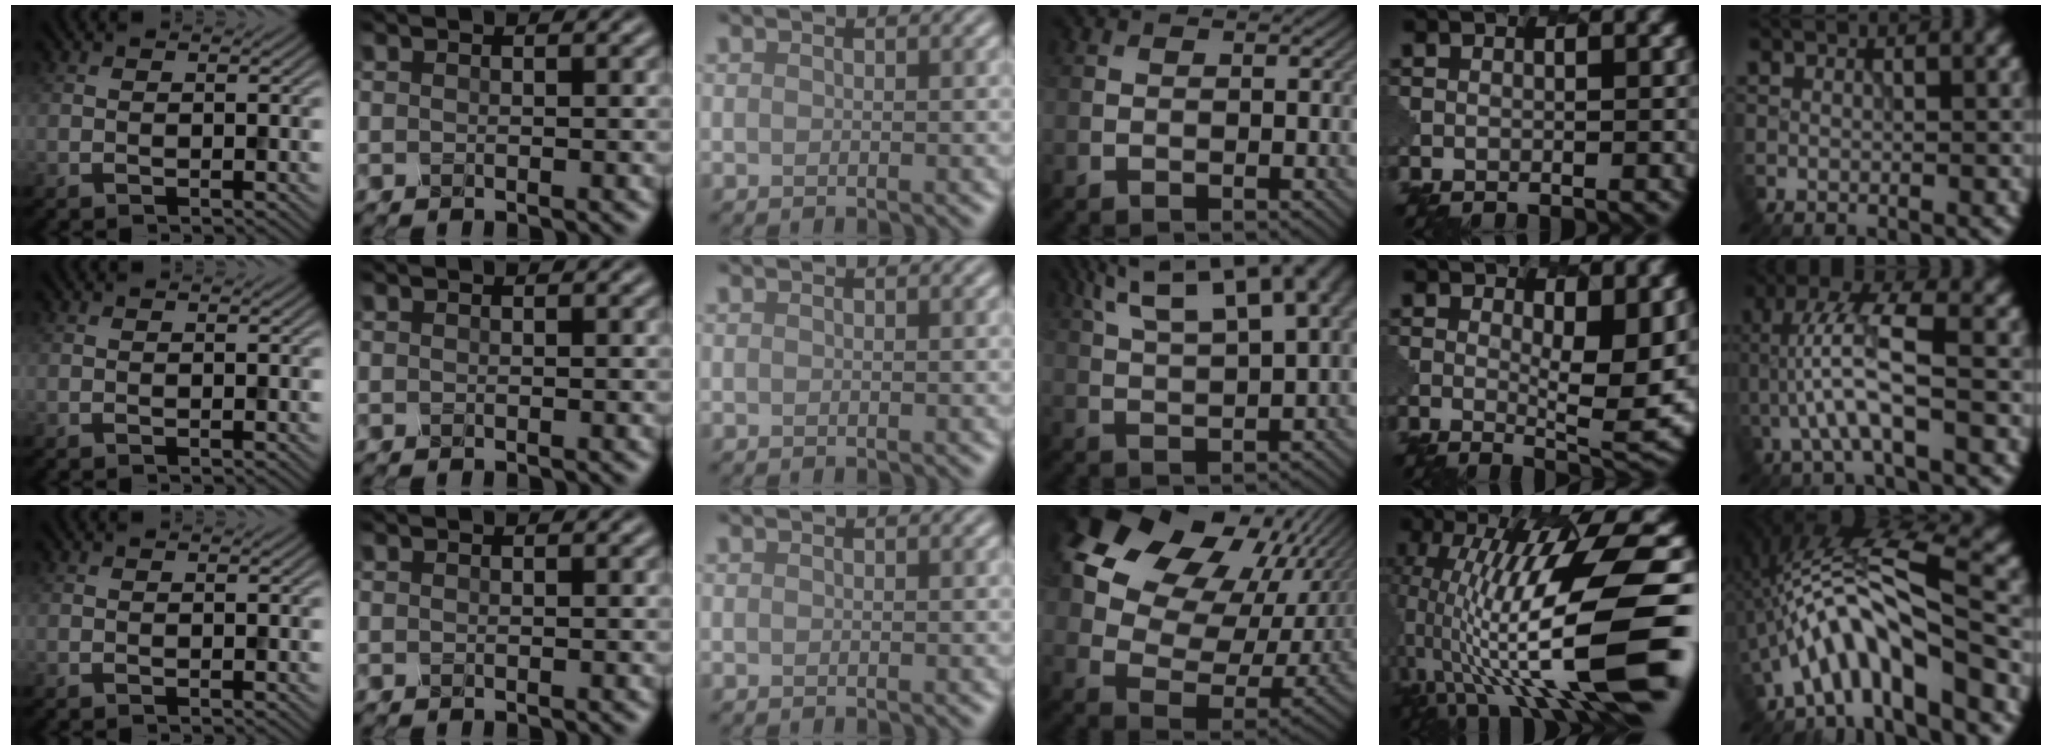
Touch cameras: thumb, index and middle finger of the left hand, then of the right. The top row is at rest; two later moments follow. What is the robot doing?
{"motion": "dispense", "object": "oil cruet"}